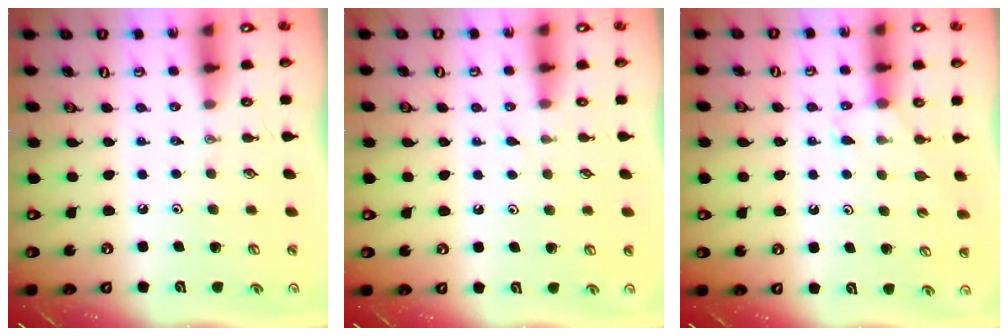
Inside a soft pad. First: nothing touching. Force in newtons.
{"total": 2.8, "press": 2.7, "slide": 0.3}
{"total": 5.0, "press": 4.9, "slide": 0.6}